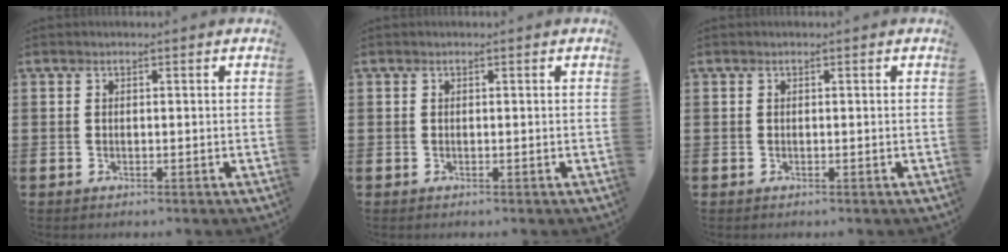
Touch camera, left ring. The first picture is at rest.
{"total": 0.0}
{"total": 0.0}